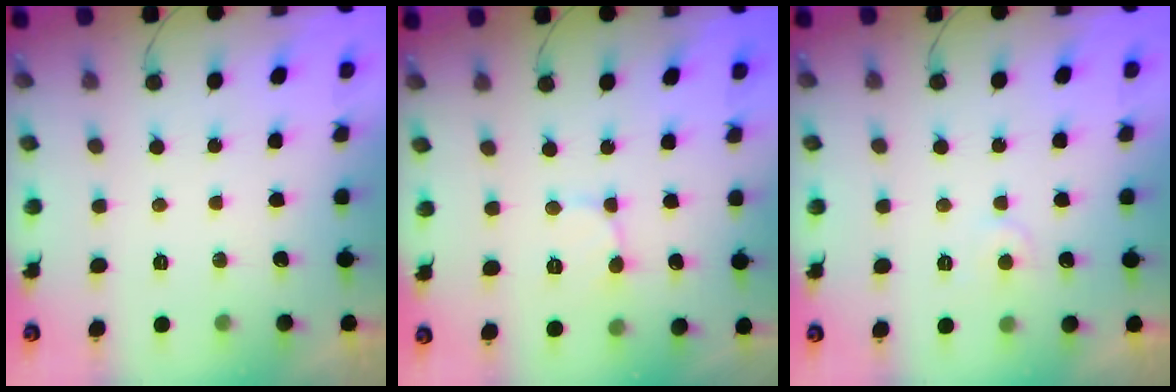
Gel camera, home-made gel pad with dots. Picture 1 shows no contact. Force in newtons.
{"total": 1.9, "press": 1.9, "slide": 0.1}
{"total": 4.1, "press": 4.1, "slide": 0.4}